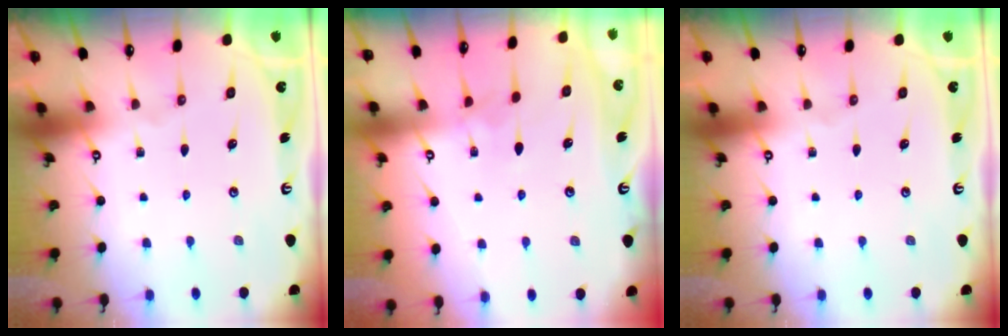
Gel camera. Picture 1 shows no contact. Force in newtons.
{"total": 2.5, "press": 2.5, "slide": 0.4}
{"total": 0.0}